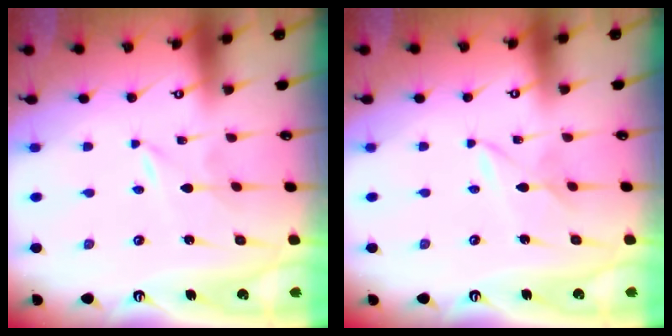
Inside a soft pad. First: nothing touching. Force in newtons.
{"total": 2.4, "press": 2.4, "slide": 0.3}